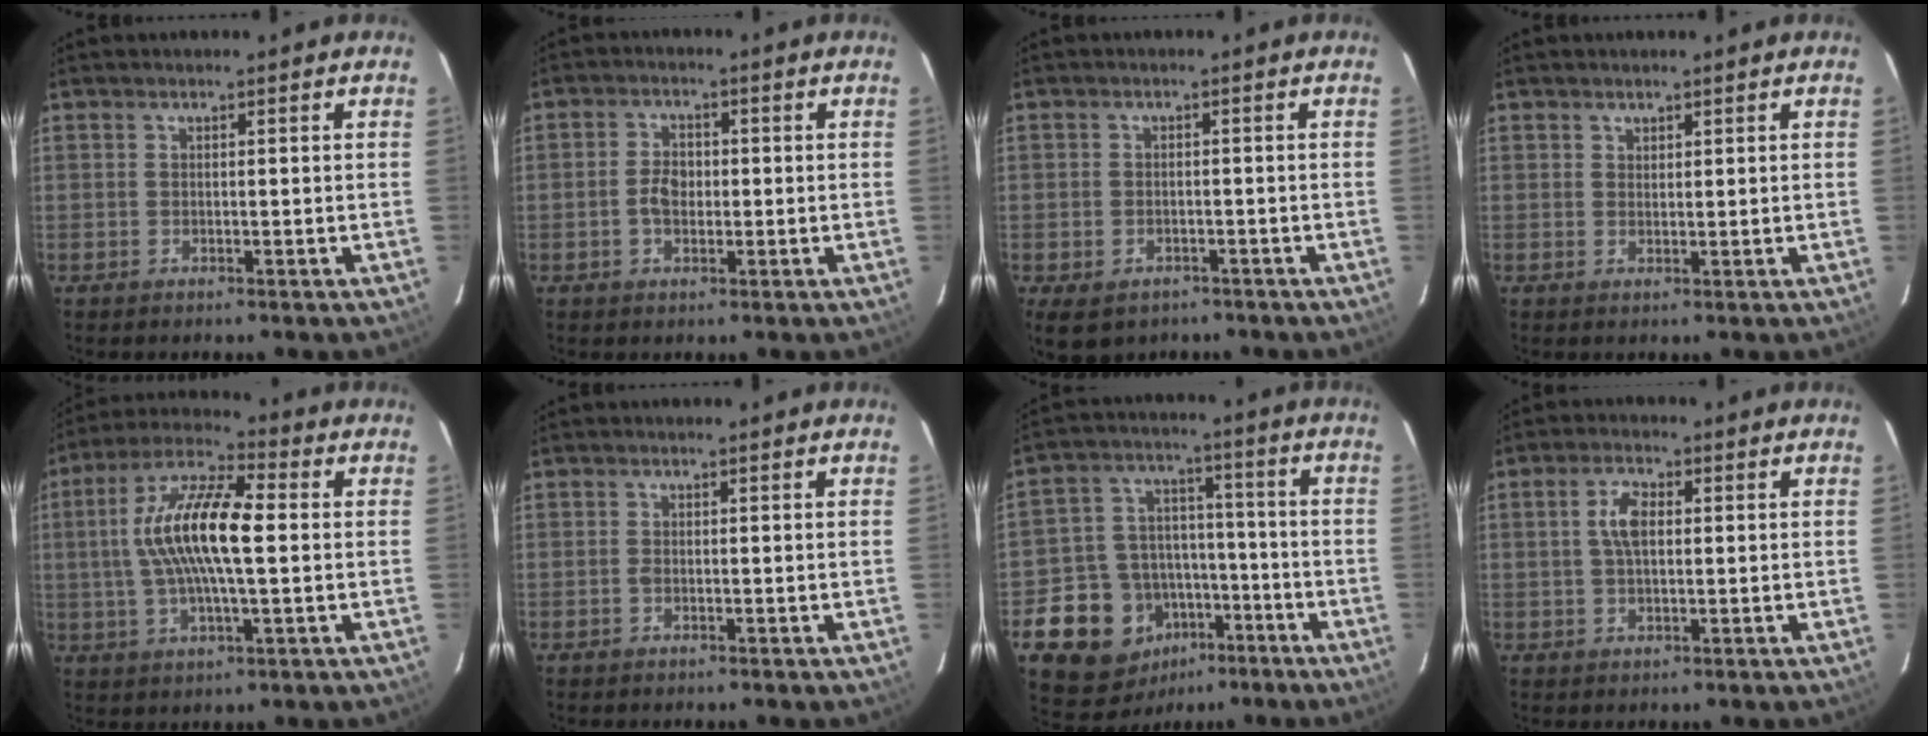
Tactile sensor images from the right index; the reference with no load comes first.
{"total": 4.1, "force": [-0.6, 2.8, 2.9], "torque": [-0.055, 0.007, -0.009]}
{"total": 7.1, "force": [-4.4, 4.6, 3.3], "torque": [-0.073, -0.014, -0.060]}
{"total": 1.1, "force": [0.8, 0.7, 0.1], "torque": [0.000, 0.002, 0.014]}
{"total": 15.0, "force": [1.0, 4.1, 14.4], "torque": [-0.282, 0.016, 0.009]}
{"total": 0.7, "force": [-0.2, 0.5, 0.5], "torque": [-0.010, 0.001, -0.006]}
{"total": 15.3, "force": [-6.8, 12.3, 6.0], "torque": [-0.151, 0.041, -0.080]}
{"total": 4.6, "force": [0.7, 2.4, 3.9], "torque": [-0.076, 0.010, 0.014]}